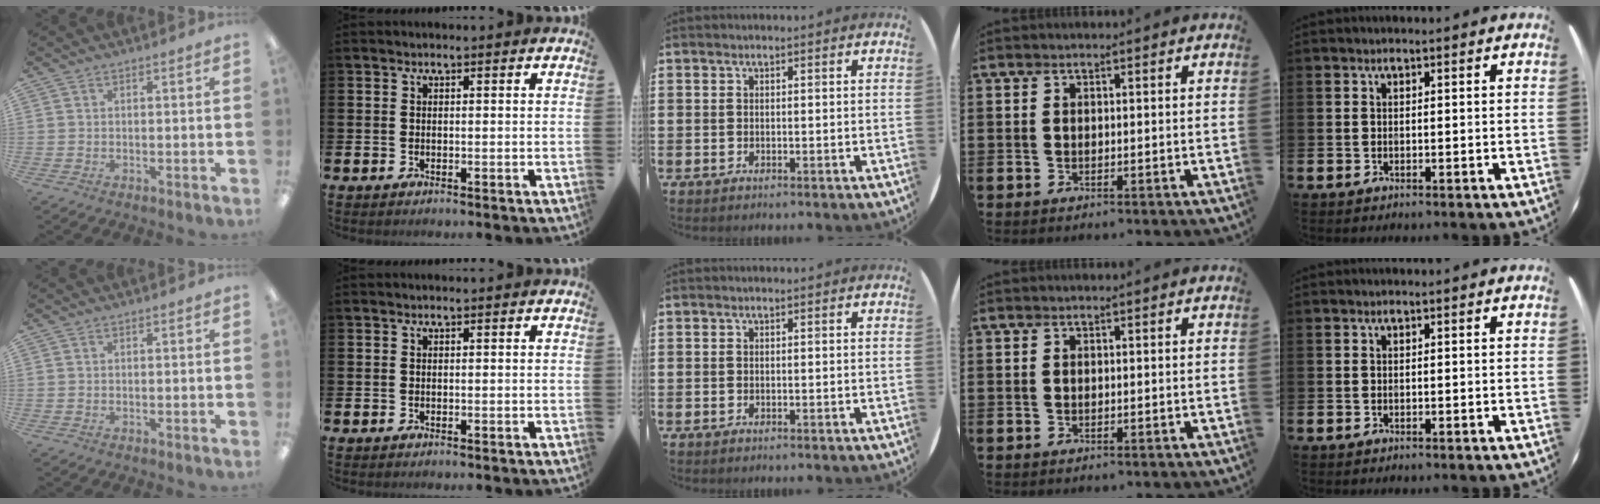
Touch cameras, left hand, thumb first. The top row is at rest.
{}